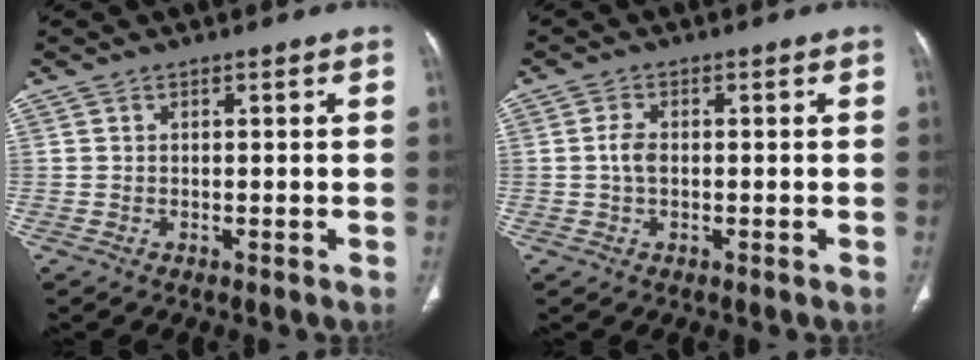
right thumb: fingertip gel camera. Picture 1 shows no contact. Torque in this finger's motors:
{"motor_torque": [0.44, 0.78, 0.42, -0.78, 0.20]}